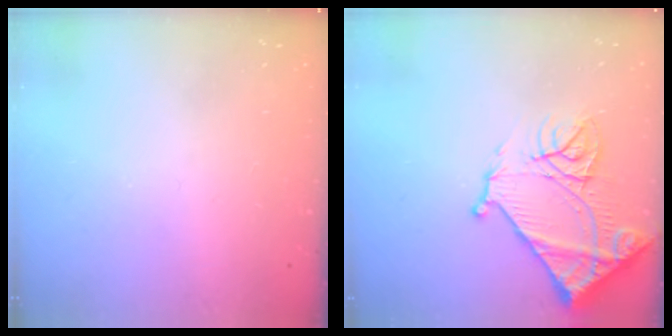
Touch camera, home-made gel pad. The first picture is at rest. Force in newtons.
{"total": 17.7, "press": 17.6, "slide": 1.9}